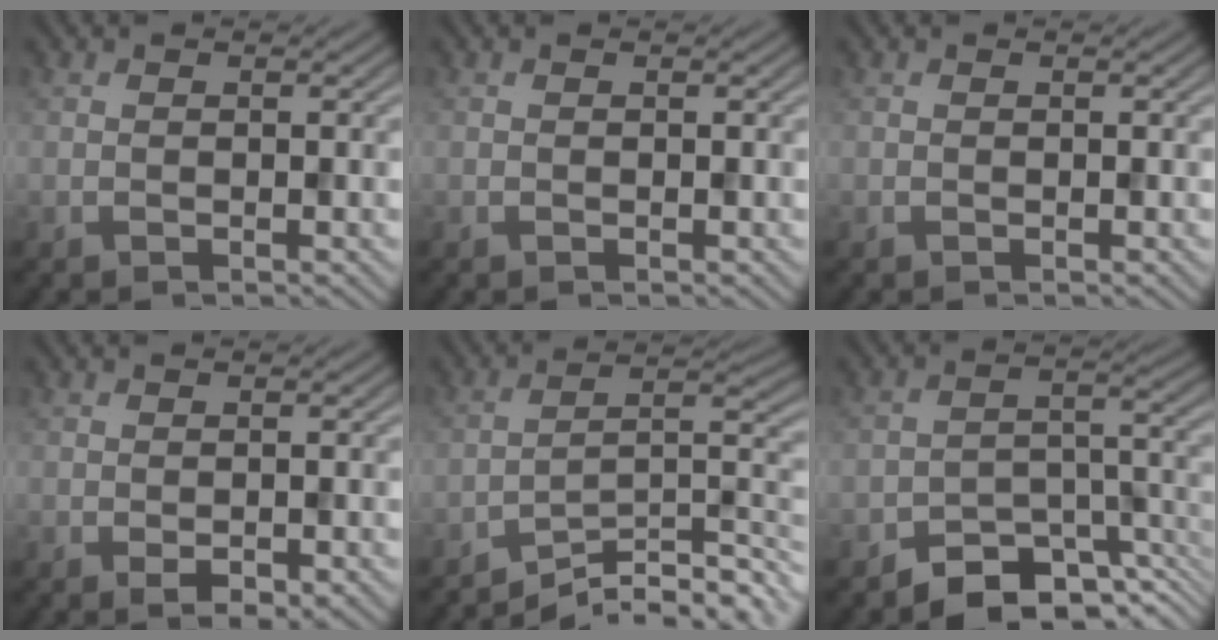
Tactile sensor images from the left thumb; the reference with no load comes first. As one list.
[{"total": 0.0}, {"total": 0.0}, {"total": 2.2, "force": [-0.9, 1.0, 1.7], "torque": [-0.028, -0.009, -0.010]}, {"total": 10.5, "force": [-8.1, 2.1, 6.3], "torque": [-0.093, 0.003, -0.143]}, {"total": 8.0, "force": [-6.2, 3.3, 3.7], "torque": [-0.041, -0.002, -0.114]}]